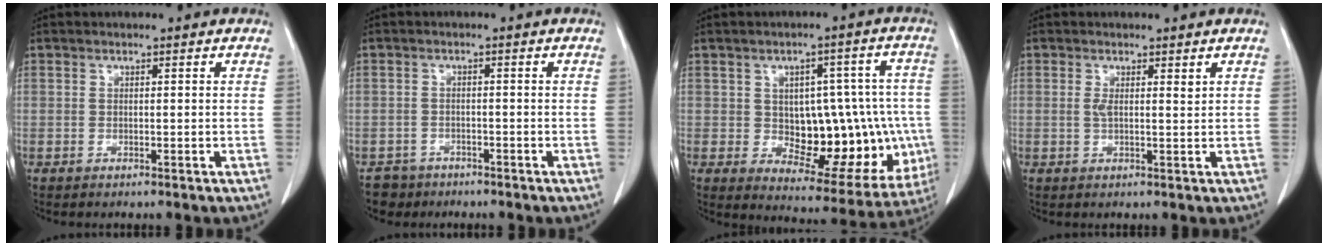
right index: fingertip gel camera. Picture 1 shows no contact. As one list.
[{"total": 3.2, "force": [-2.3, 2.2, -0.6], "torque": [0.006, 0.008, -0.036]}, {"total": 17.1, "force": [-1.6, 8.4, 14.8], "torque": [-0.166, 0.031, 0.007]}, {"total": 1.9, "force": [0.8, 0.4, 1.7], "torque": [-0.035, 0.001, 0.015]}]